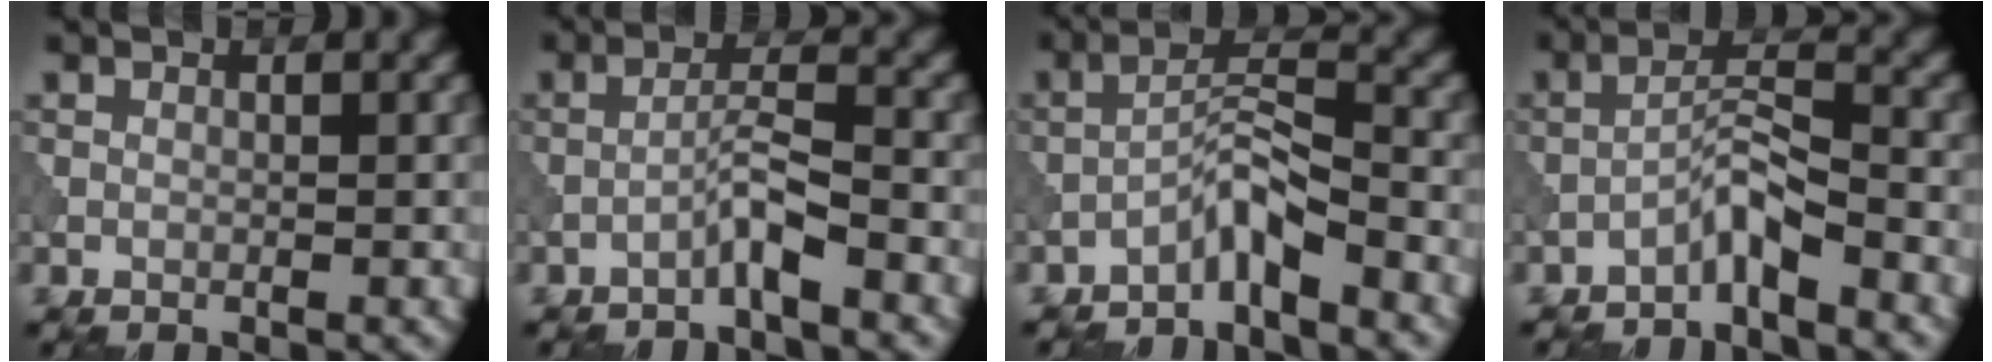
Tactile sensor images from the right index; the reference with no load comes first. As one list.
[{"total": 2.5, "force": [-1.6, 0.0, 2.0], "torque": [-0.039, 0.016, -0.035]}, {"total": 3.6, "force": [-2.7, 0.5, 2.3], "torque": [-0.043, 0.018, -0.056]}, {"total": 3.1, "force": [-2.3, 0.3, 2.0], "torque": [-0.038, 0.017, -0.048]}]